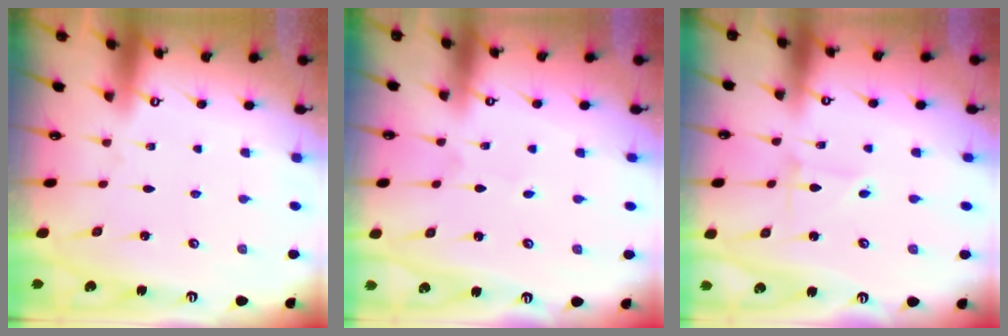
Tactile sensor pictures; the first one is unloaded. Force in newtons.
{"total": 0.6, "press": 0.6, "slide": 0.0}
{"total": 2.0, "press": 2.0, "slide": 0.2}